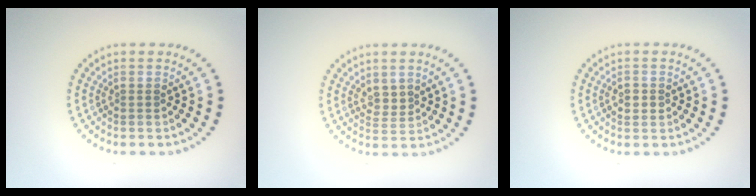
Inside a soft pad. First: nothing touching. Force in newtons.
{"total": 1.6, "press": 1.3, "slide": 0.9}
{"total": 1.2, "press": 1.2, "slide": 0.1}